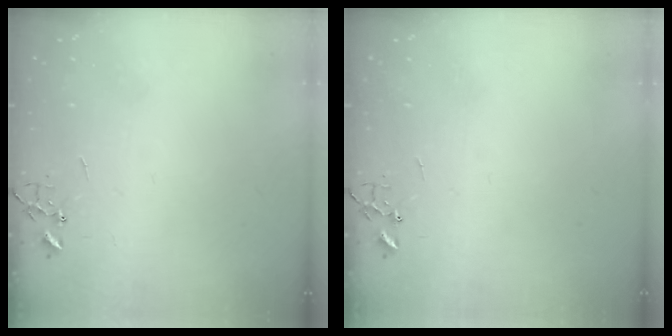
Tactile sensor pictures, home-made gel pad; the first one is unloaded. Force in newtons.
{"total": 0.0}